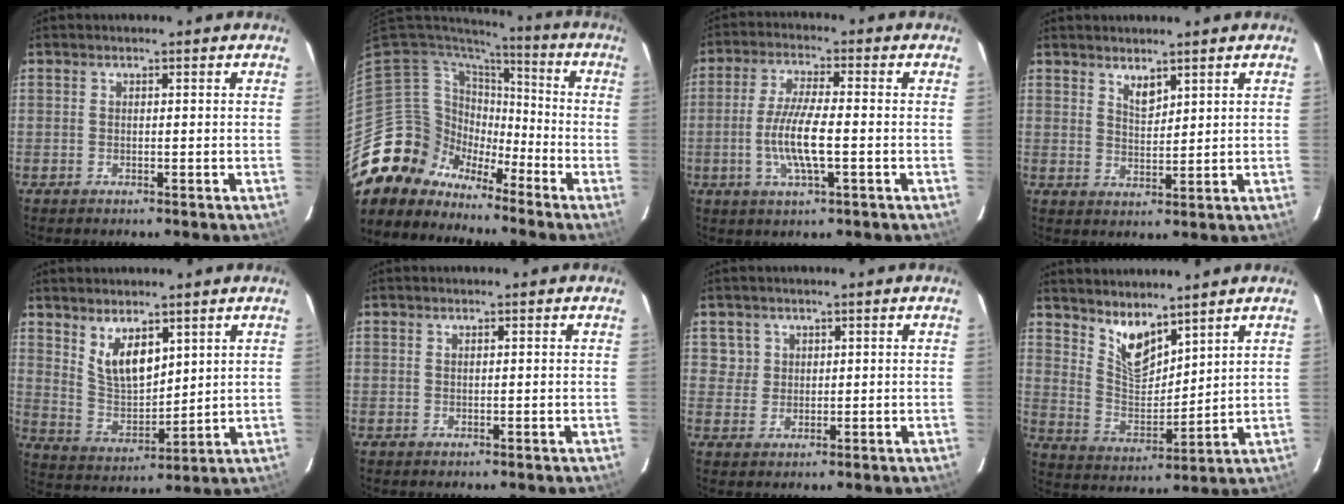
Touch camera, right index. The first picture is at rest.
{"total": 11.9, "force": [-9.4, 7.4, -0.3], "torque": [-0.021, 0.040, -0.183]}
{"total": 8.7, "force": [-2.0, 1.5, 8.3], "torque": [-0.165, -0.003, -0.042]}
{"total": 3.3, "force": [2.6, 1.1, 1.6], "torque": [-0.026, -0.001, 0.046]}
{"total": 8.7, "force": [5.1, 4.1, 5.8], "torque": [-0.101, -0.004, 0.109]}
{"total": 0.0}
{"total": 2.8, "force": [1.1, 2.6, 0.0], "torque": [0.016, 0.018, 0.019]}
{"total": 8.9, "force": [6.9, 3.2, 4.6], "torque": [-0.080, -0.005, 0.137]}